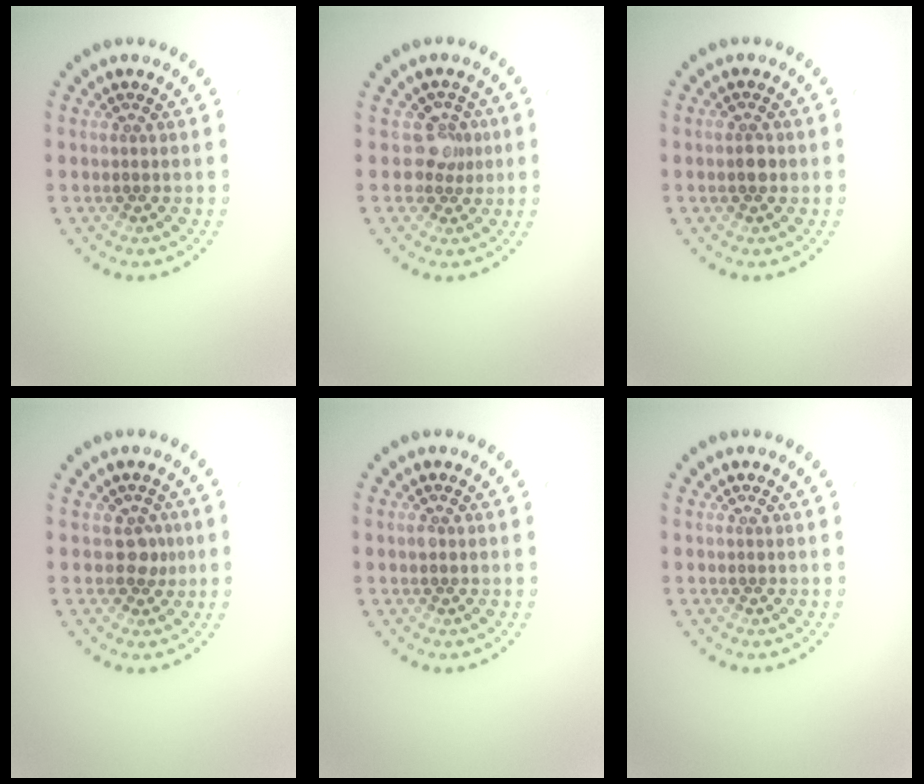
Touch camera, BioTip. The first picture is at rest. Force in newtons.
{"total": 2.1, "press": 1.6, "slide": 1.3}
{"total": 1.3, "press": 1.3, "slide": 0.3}
{"total": 1.8, "press": 1.3, "slide": 1.2}
{"total": 0.8, "press": 0.8, "slide": 0.0}
{"total": 0.0}